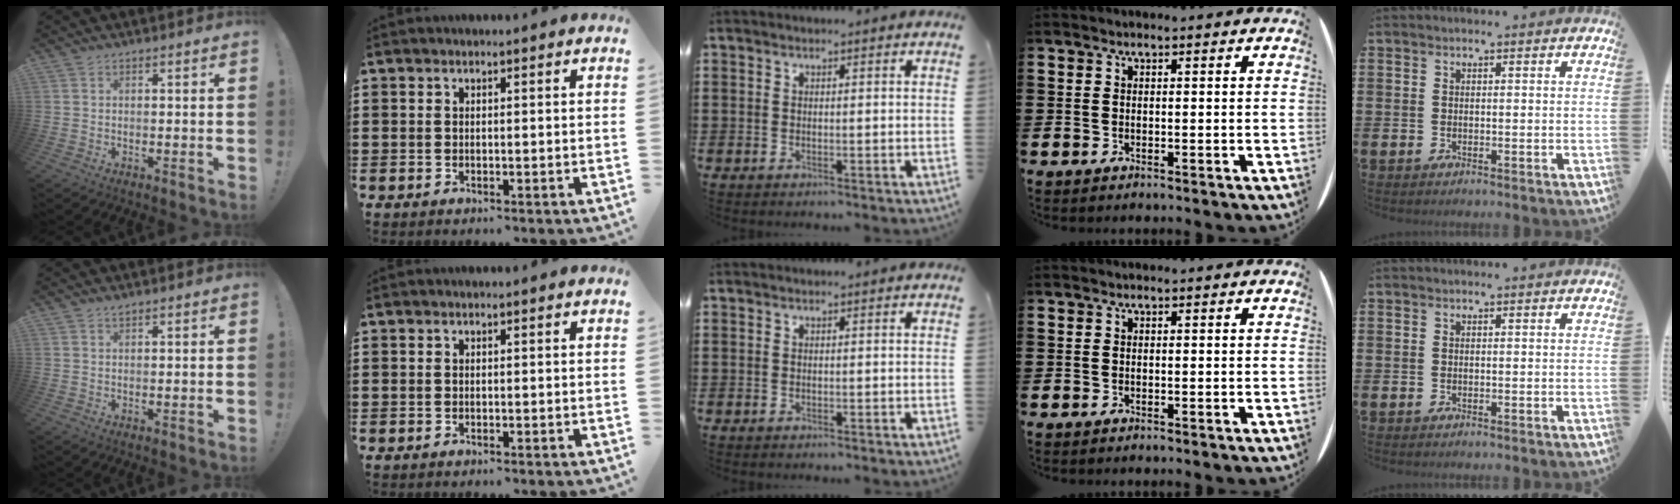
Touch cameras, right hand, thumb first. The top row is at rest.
{"thumb": {"total": 0.7, "force": [0.5, -0.1, 0.4], "torque": [-0.001, -0.002, 0.009]}}